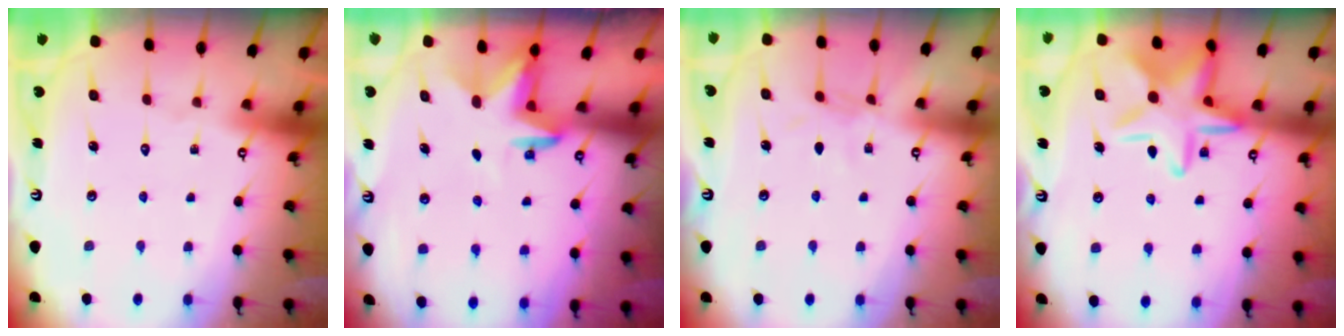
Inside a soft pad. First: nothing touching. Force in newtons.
{"total": 3.1, "press": 3.0, "slide": 0.7}
{"total": 4.3, "press": 4.2, "slide": 0.5}
{"total": 14.9, "press": 14.9, "slide": 0.6}